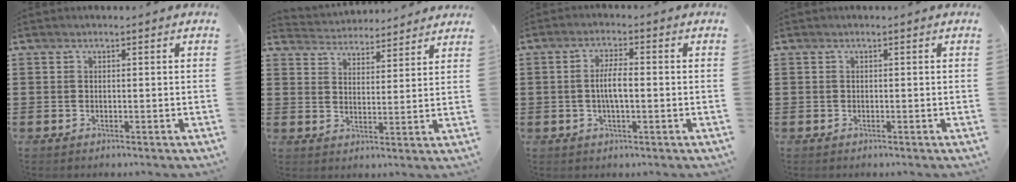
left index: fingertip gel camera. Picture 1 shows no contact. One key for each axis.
{"total": 4.0, "fx": 3.9, "fy": 0.4, "fz": -0.5, "tx": -0.011, "ty": -0.023, "tz": 0.068}
{"total": 4.4, "fx": -0.4, "fy": 1.1, "fz": 4.2, "tx": -0.081, "ty": 0.001, "tz": -0.011}
{"total": 0.0}